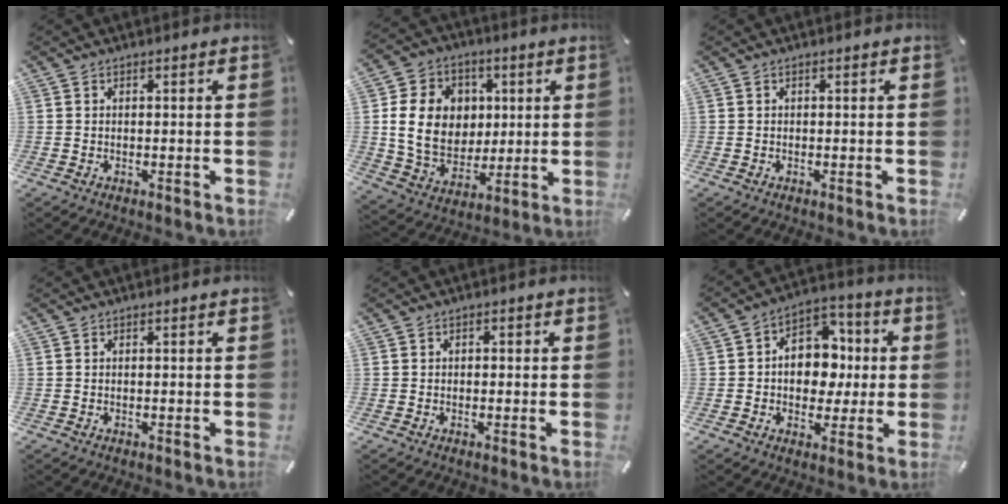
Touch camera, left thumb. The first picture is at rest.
{"total": 14.7, "force": [1.9, 12.6, 7.3], "torque": [-0.149, 0.008, 0.040]}
{"total": 0.0}
{"total": 0.0}
{"total": 0.9, "force": [-0.3, 0.7, 0.4], "torque": [-0.007, 0.004, -0.007]}
{"total": 10.6, "force": [-0.7, 8.8, 5.8], "torque": [-0.083, 0.007, -0.012]}